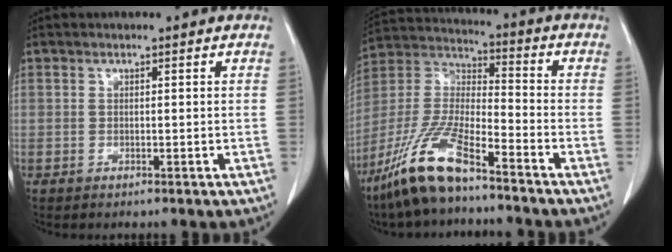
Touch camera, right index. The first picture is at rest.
{"total": 13.3, "force": [-9.6, 2.2, 9.0], "torque": [-0.200, -0.013, -0.187]}